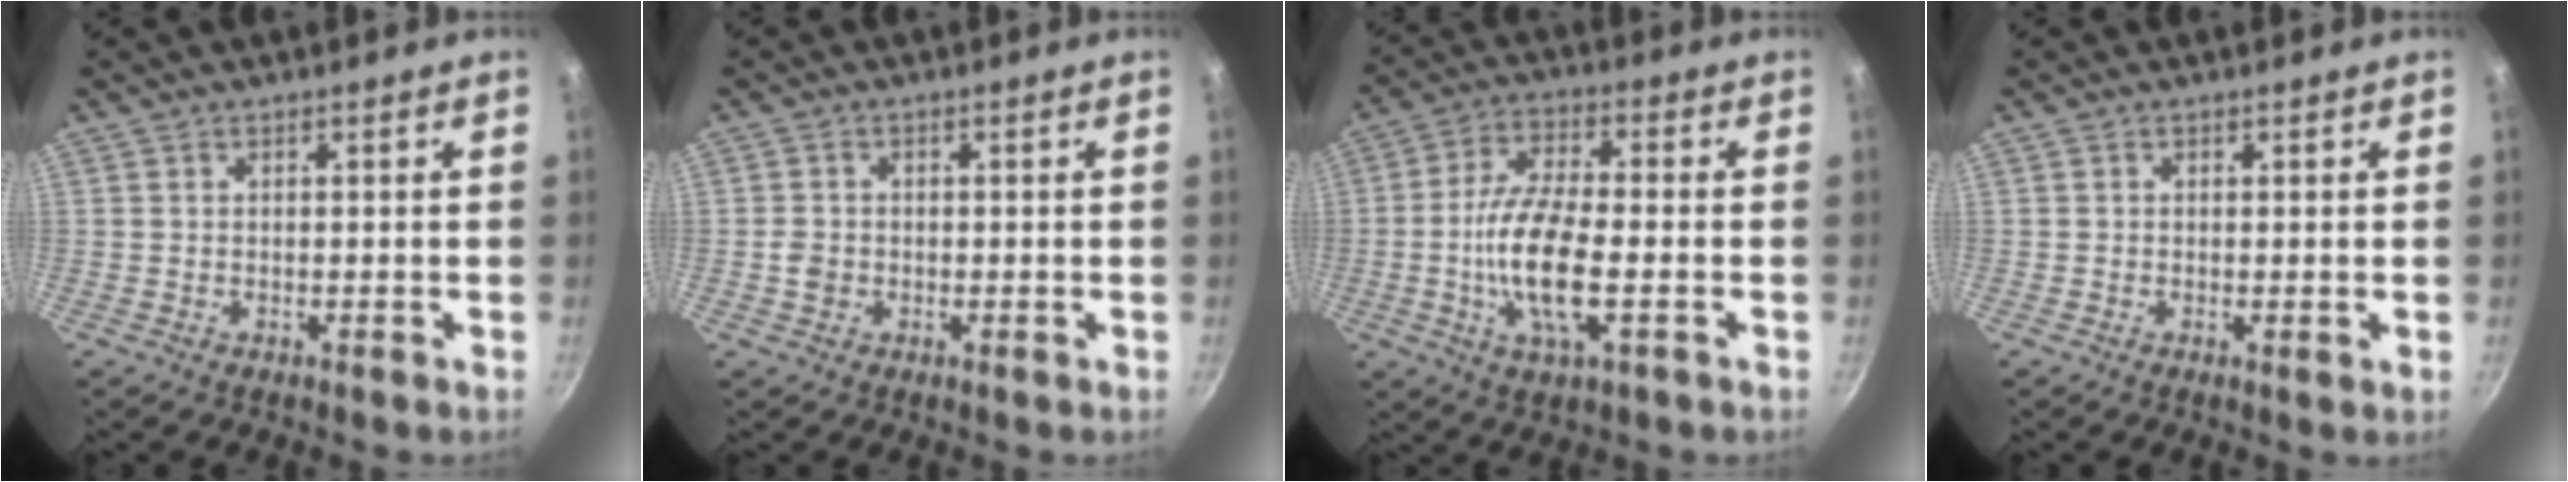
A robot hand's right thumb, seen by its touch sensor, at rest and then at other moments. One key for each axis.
{"total": 2.1, "fx": -0.4, "fy": 1.9, "fz": 1.0, "tx": -0.013, "ty": 0.005, "tz": -0.007}
{"total": 13.3, "fx": -2.5, "fy": 4.9, "fz": 12.1, "tx": -0.242, "ty": 0.011, "tz": -0.047}
{"total": 0.9, "fx": -0.1, "fy": 0.1, "fz": 0.9, "tx": -0.018, "ty": -0.006, "tz": -0.002}